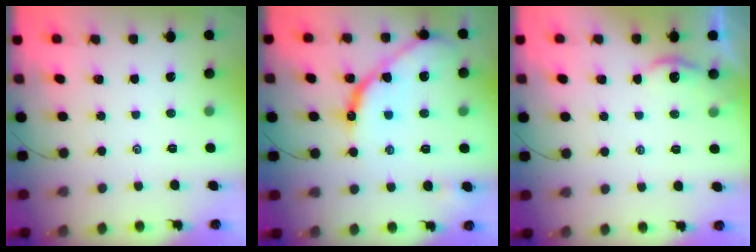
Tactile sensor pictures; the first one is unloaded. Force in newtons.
{"total": 14.2, "press": 14.2, "slide": 1.2}
{"total": 2.4, "press": 2.4, "slide": 0.1}